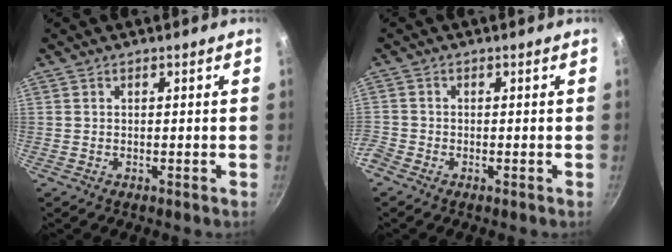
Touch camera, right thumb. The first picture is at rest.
{"total": 2.3, "force": [-1.7, 1.4, 0.6], "torque": [-0.023, 0.002, -0.040]}